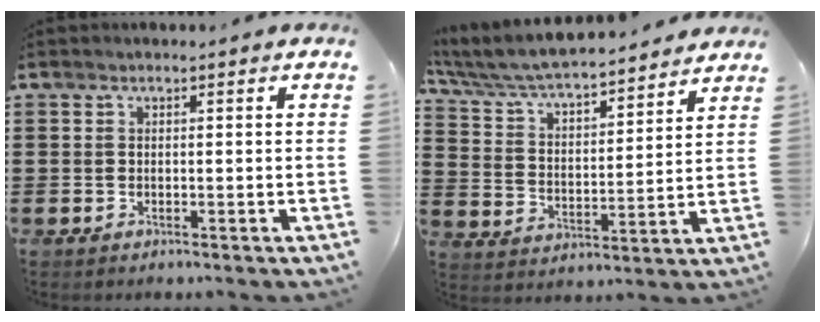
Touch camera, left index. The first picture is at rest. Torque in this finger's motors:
{"motor_torque": [1.27, -0.87, 1.05, 0.21]}